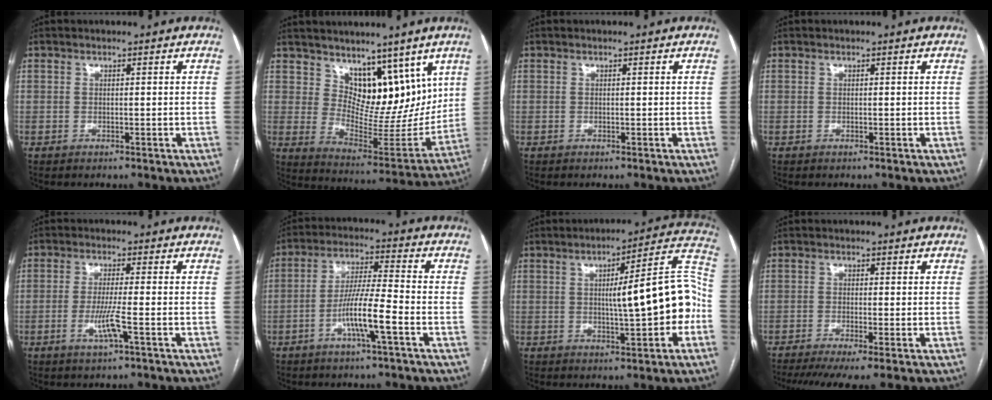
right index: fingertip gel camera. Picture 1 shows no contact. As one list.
[{"total": 12.6, "force": [7.7, 6.7, 7.4], "torque": [-0.097, -0.004, 0.141]}, {"total": 0.0}, {"total": 0.0}, {"total": 4.7, "force": [-1.7, -0.3, 4.4], "torque": [-0.089, -0.011, -0.032]}, {"total": 8.7, "force": [-3.5, 0.1, 7.9], "torque": [-0.152, 0.003, -0.065]}, {"total": 14.3, "force": [-1.3, 1.7, 14.1], "torque": [-0.188, 0.033, -0.016]}, {"total": 5.9, "force": [-4.0, 0.4, 4.3], "torque": [-0.069, -0.009, -0.068]}]